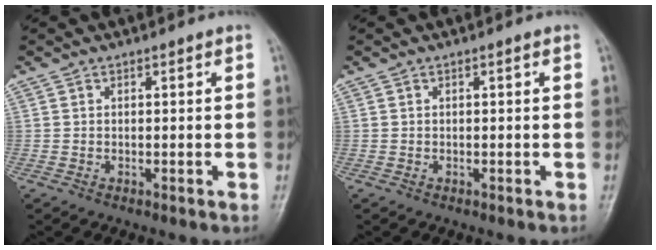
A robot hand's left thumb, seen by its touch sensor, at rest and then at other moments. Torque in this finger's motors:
{"motor_torque": [-0.01, 0.01, 0.00, 0.00, 0.00]}